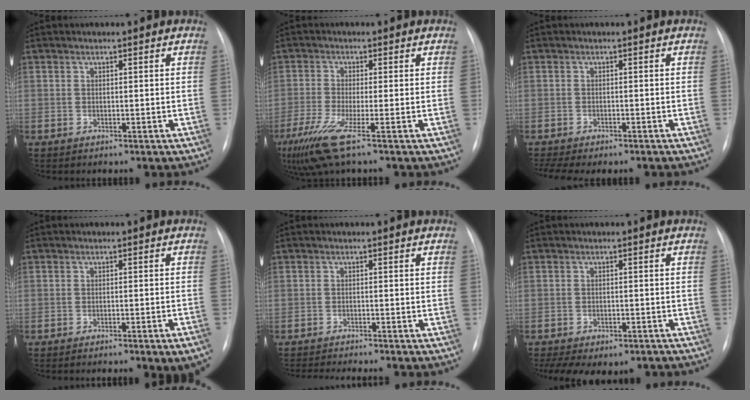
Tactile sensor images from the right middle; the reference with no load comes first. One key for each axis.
{"total": 7.3, "fx": -4.3, "fy": 0.2, "fz": 5.9, "tx": -0.124, "ty": -0.026, "tz": -0.086}
{"total": 7.9, "fx": -6.7, "fy": 2.0, "fz": 3.7, "tx": -0.055, "ty": 0.007, "tz": -0.093}
{"total": 5.3, "fx": -3.5, "fy": 0.2, "fz": 3.9, "tx": -0.035, "ty": -0.003, "tz": -0.045}
{"total": 6.7, "fx": -6.2, "fy": -0.3, "fz": 2.7, "tx": -0.030, "ty": -0.012, "tz": -0.093}
{"total": 12.3, "fx": -8.9, "fy": 6.0, "fz": 5.9, "tx": -0.116, "ty": 0.004, "tz": -0.110}